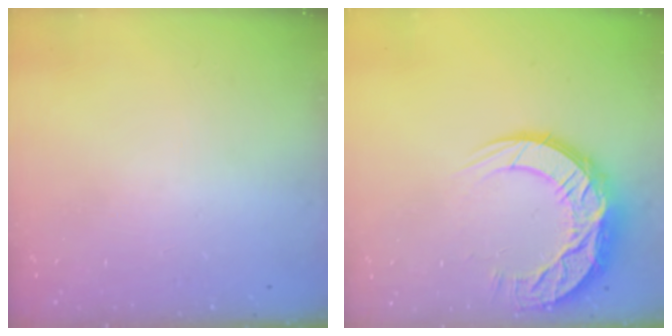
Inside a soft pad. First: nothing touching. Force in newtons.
{"total": 14.8, "press": 14.8, "slide": 1.0}